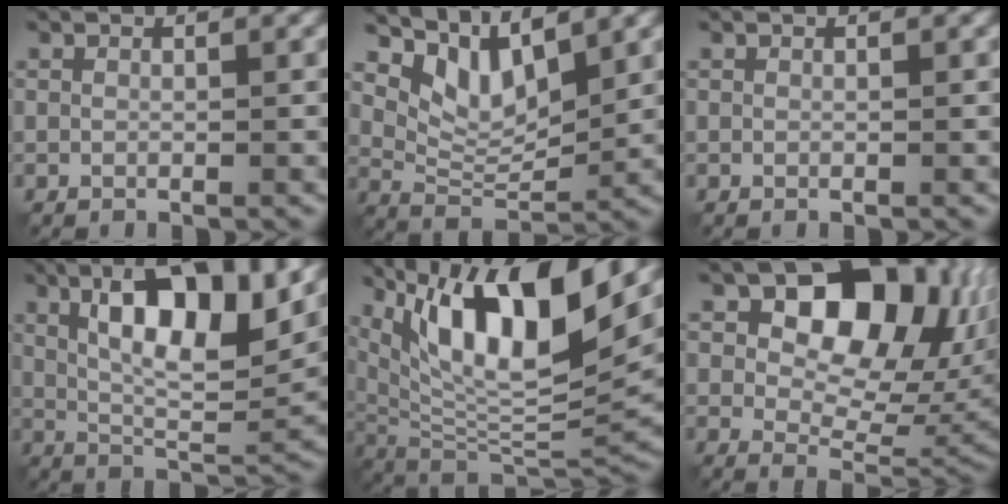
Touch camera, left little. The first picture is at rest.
{"total": 5.4, "force": [3.4, 2.2, 3.5], "torque": [-0.067, -0.009, 0.061]}
{"total": 0.0}
{"total": 10.7, "force": [3.6, 3.8, 9.4], "torque": [-0.150, 0.001, 0.059]}
{"total": 14.2, "force": [6.3, 4.7, 11.8], "torque": [-0.204, 0.013, 0.110]}
{"total": 12.4, "force": [3.7, 7.7, 9.0], "torque": [-0.124, 0.001, 0.057]}